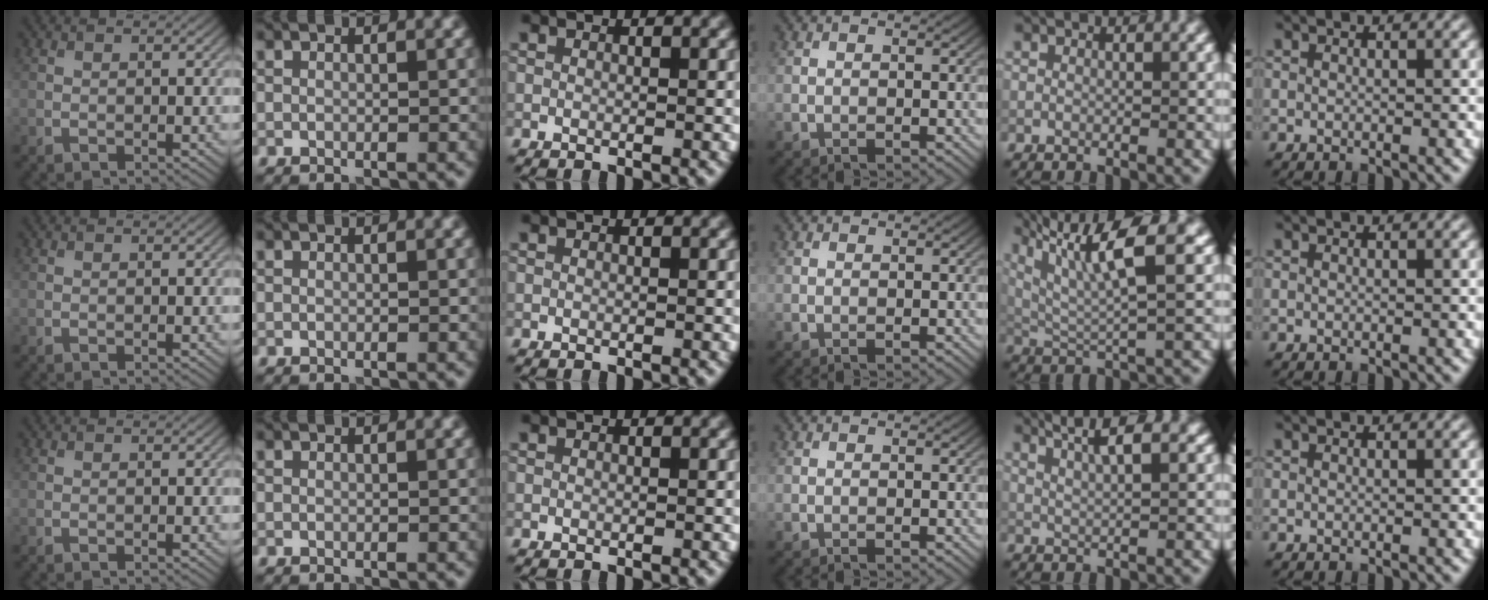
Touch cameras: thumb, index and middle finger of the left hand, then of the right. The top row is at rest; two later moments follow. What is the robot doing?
{"motion": "lift_and_place", "object": "calculator"}